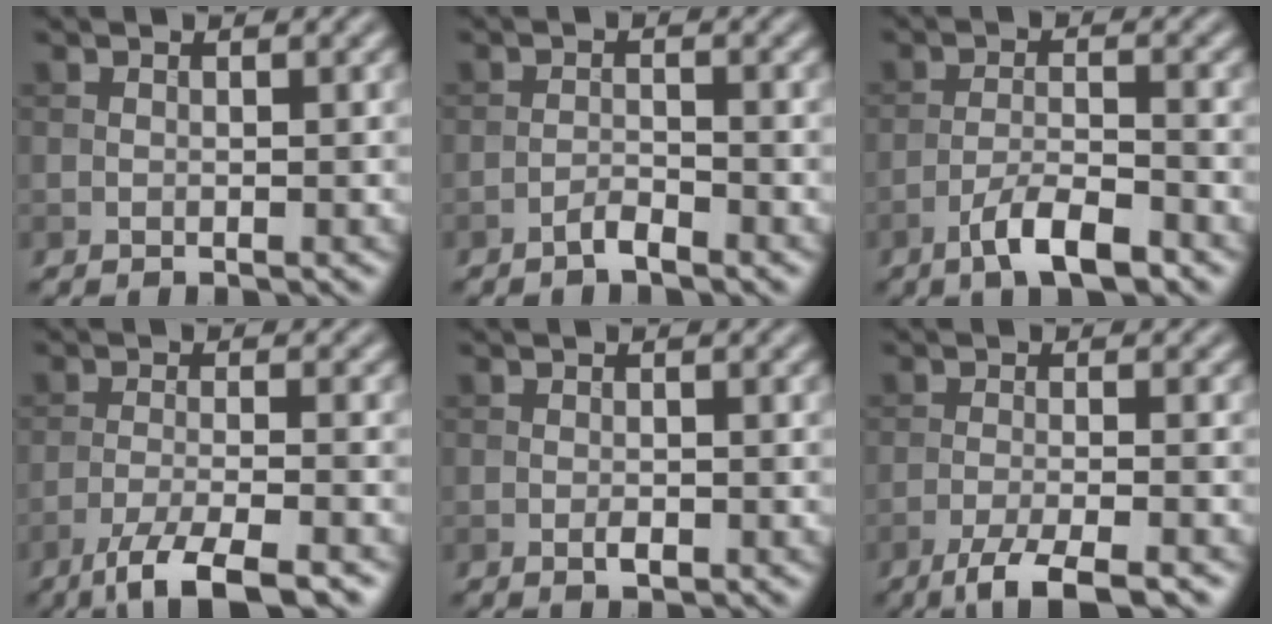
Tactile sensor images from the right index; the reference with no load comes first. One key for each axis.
{"total": 1.5, "fx": -1.3, "fy": 0.3, "fz": 0.8, "tx": -0.015, "ty": 0.005, "tz": -0.028}
{"total": 4.8, "fx": -3.2, "fy": 1.2, "fz": 3.4, "tx": -0.064, "ty": 0.003, "tz": -0.060}
{"total": 5.8, "fx": -4.1, "fy": 1.1, "fz": 3.9, "tx": -0.065, "ty": -0.003, "tz": -0.078}
{"total": 1.1, "fx": -0.5, "fy": 0.5, "fz": 0.9, "tx": -0.014, "ty": 0.000, "tz": -0.008}
{"total": 4.4, "fx": -3.1, "fy": 0.8, "fz": 3.0, "tx": -0.051, "ty": -0.002, "tz": -0.061}